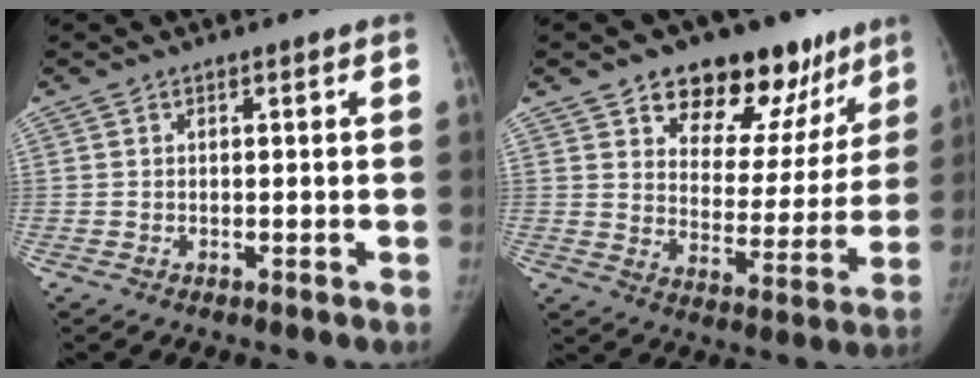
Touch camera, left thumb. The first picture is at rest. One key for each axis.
{"total": 19.3, "fx": 12.5, "fy": 11.1, "fz": 9.6, "tx": -0.061, "ty": -0.056, "tz": 0.179}